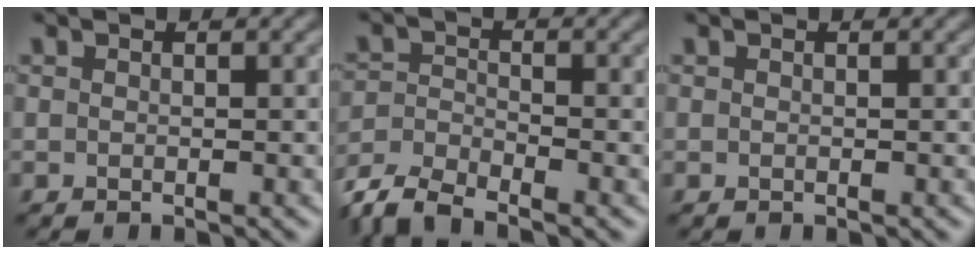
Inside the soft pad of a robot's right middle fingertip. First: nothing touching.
{"total": 5.2, "force": [-4.5, 1.3, 2.3], "torque": [-0.049, -0.001, -0.094]}
{"total": 0.0}